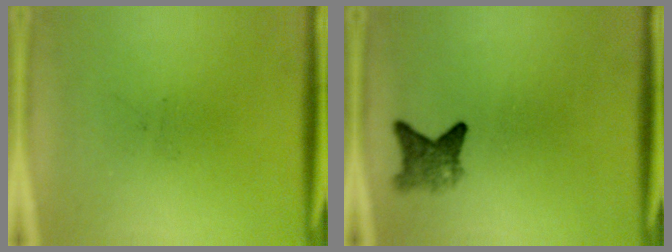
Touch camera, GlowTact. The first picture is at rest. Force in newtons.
{"total": 3.2}